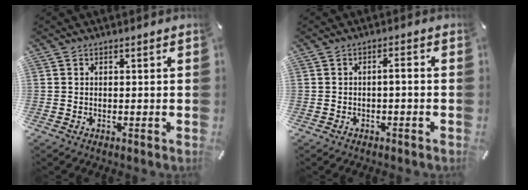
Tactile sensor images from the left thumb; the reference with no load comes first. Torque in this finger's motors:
{"motor_torque": [0.15, 0.28, 0.15, 0.07, 0.00]}